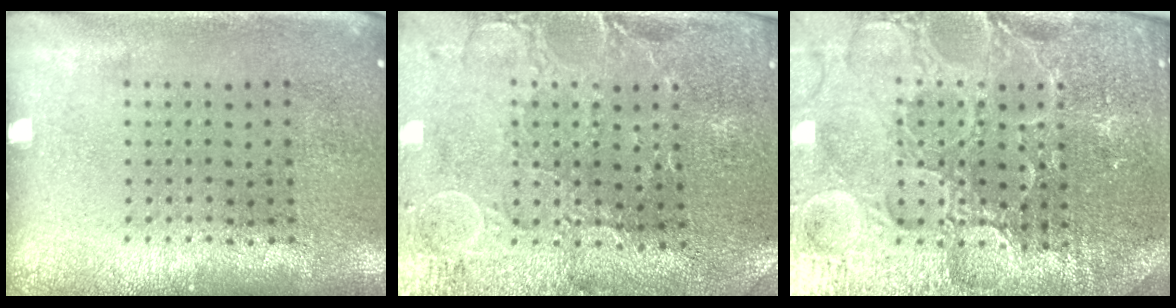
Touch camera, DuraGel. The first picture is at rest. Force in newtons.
{"total": 0.8, "press": 0.7, "slide": 0.4}
{"total": 5.5, "press": 5.1, "slide": 2.0}